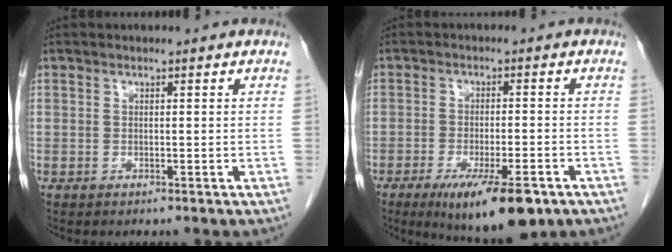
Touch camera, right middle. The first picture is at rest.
{"total": 11.3, "force": [-6.8, 2.5, 8.7], "torque": [-0.131, -0.019, -0.100]}